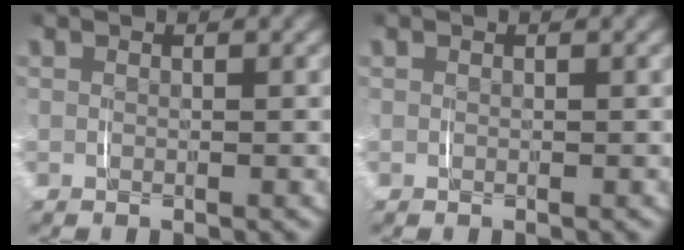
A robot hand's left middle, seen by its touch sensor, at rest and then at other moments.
{"total": 0.0}